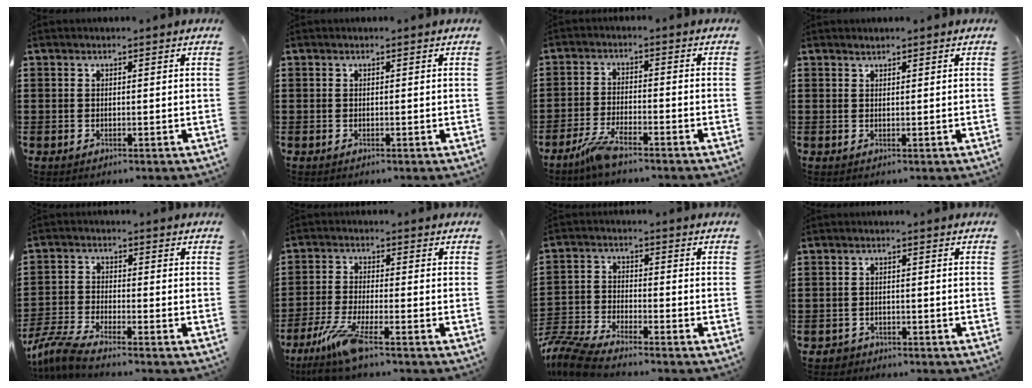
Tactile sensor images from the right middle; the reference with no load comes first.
{"total": 0.0}
{"total": 4.6, "force": [-3.5, 0.7, 2.9], "torque": [-0.074, -0.008, -0.072]}
{"total": 0.7, "force": [0.7, 0.2, -0.1], "torque": [-0.001, 0.000, 0.014]}
{"total": 4.9, "force": [-4.4, 0.3, 2.1], "torque": [-0.070, -0.016, -0.094]}
{"total": 6.8, "force": [-4.6, 0.4, 5.0], "torque": [-0.119, -0.024, -0.091]}
{"total": 7.6, "force": [-7.1, 0.9, 2.4], "torque": [-0.079, -0.005, -0.149]}
{"total": 1.5, "force": [-1.3, 0.8, -0.1], "torque": [-0.003, 0.002, -0.030]}